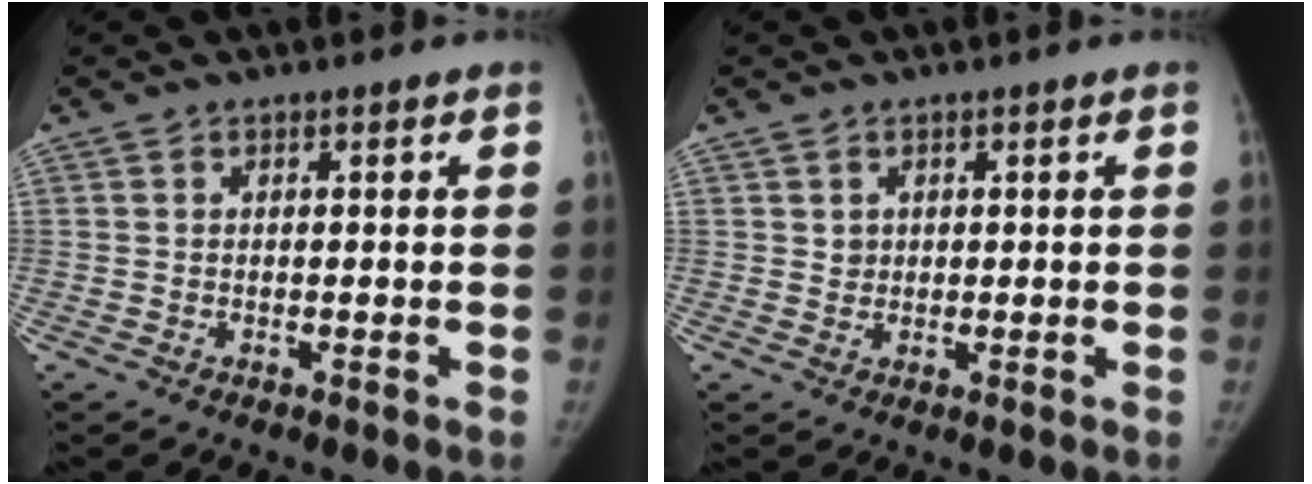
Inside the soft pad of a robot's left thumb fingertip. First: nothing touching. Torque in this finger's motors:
{"motor_torque": [0.11, -0.06, 0.30, -0.04, -0.03]}